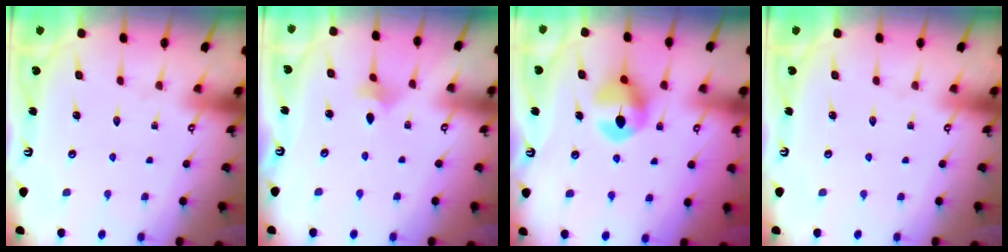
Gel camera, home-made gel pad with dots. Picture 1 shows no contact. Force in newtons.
{"total": 3.4, "press": 3.3, "slide": 0.9}
{"total": 9.7, "press": 9.7, "slide": 0.4}
{"total": 0.0}